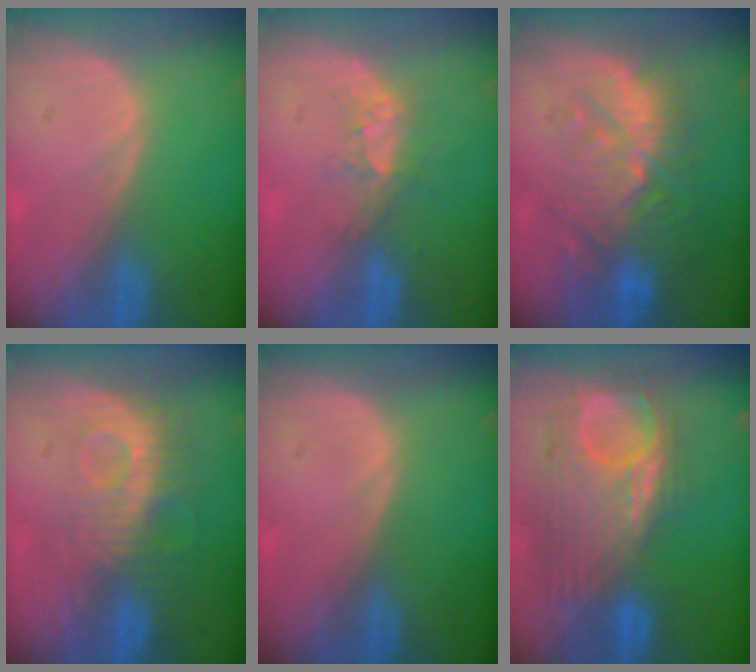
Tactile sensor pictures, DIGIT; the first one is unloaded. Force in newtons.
{"total": 3.7, "press": 3.2, "slide": 1.9}
{"total": 11.2, "press": 9.9, "slide": 5.2}
{"total": 9.2, "press": 8.1, "slide": 4.3}
{"total": 0.0}
{"total": 11.3, "press": 10.5, "slide": 4.3}